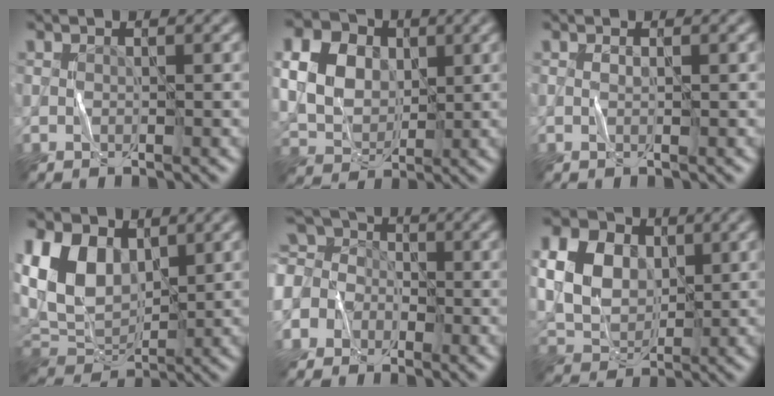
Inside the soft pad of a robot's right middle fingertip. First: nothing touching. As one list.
[{"total": 13.0, "force": [3.9, 10.4, 6.8], "torque": [-0.171, 0.029, 0.072]}, {"total": 0.5, "force": [-0.1, 0.0, 0.5], "torque": [-0.015, 0.002, -0.003]}, {"total": 8.8, "force": [2.3, 6.1, 5.9], "torque": [-0.141, 0.004, 0.037]}, {"total": 6.8, "force": [-1.4, 6.0, 2.8], "torque": [-0.074, 0.027, -0.062]}, {"total": 8.0, "force": [1.8, 5.9, 5.1], "torque": [-0.135, 0.011, 0.029]}]